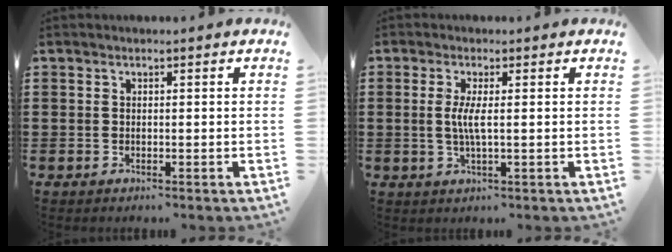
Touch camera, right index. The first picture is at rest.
{"total": 3.3, "force": [0.1, 0.2, 3.3], "torque": [-0.070, -0.009, -0.002]}